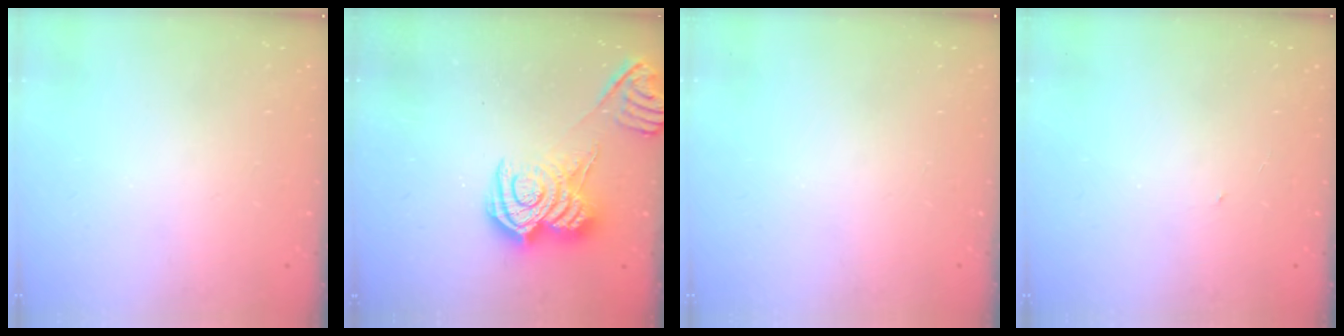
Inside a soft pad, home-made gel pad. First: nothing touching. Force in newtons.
{"total": 12.7, "press": 12.6, "slide": 0.7}
{"total": 0.0}
{"total": 0.6, "press": 0.6, "slide": 0.1}